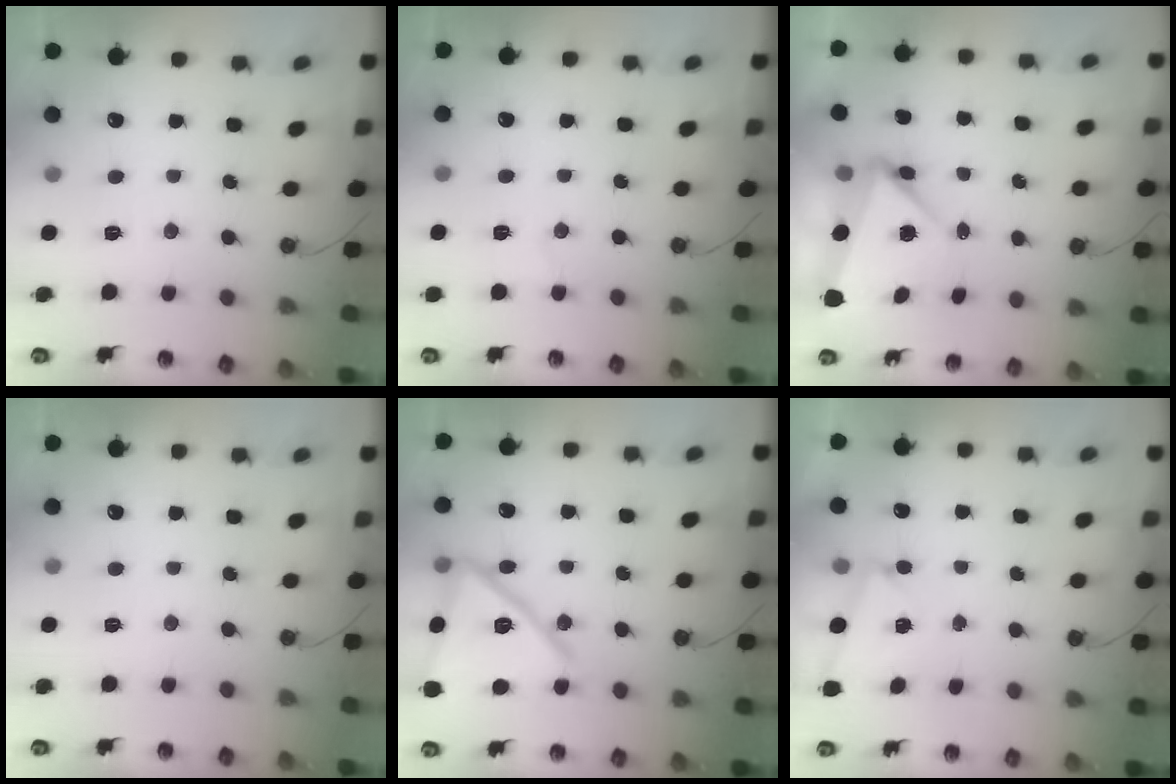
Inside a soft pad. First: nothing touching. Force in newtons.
{"total": 4.6, "press": 4.1, "slide": 2.0}
{"total": 6.0, "press": 5.8, "slide": 1.5}
{"total": 0.0}
{"total": 19.6, "press": 16.7, "slide": 10.2}
{"total": 1.7, "press": 0.9, "slide": 1.5}